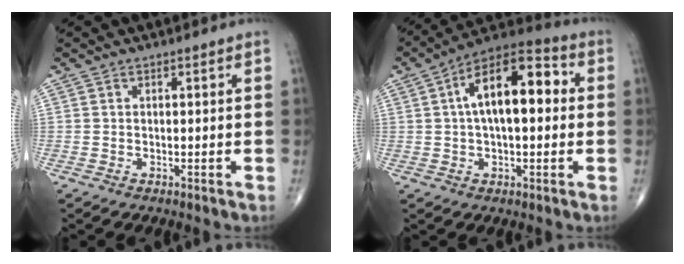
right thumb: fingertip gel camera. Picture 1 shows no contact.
{"total": 15.4, "force": [2.3, 7.2, 13.5], "torque": [-0.206, 0.036, 0.026]}